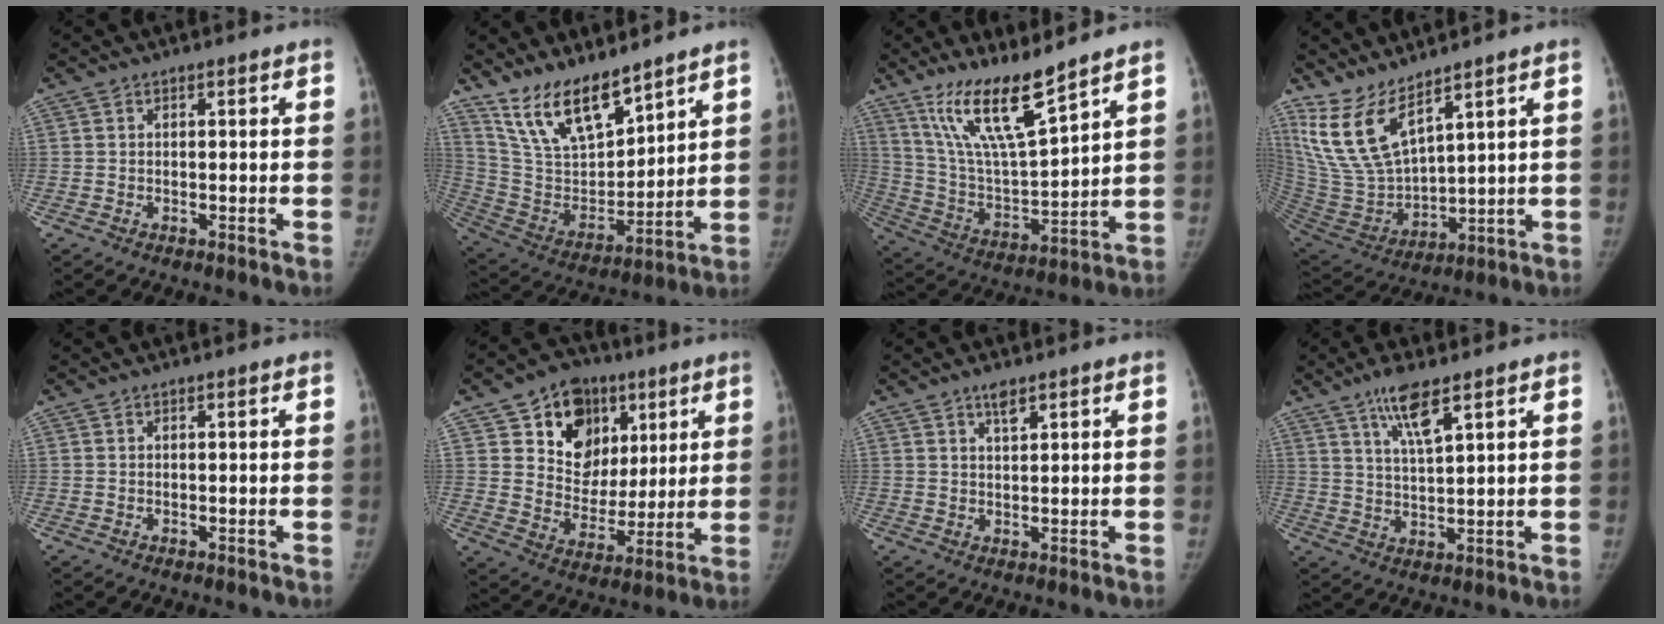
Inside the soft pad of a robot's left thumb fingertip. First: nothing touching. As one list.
[{"total": 15.4, "force": [12.0, 5.4, 7.9], "torque": [-0.112, -0.069, 0.239]}, {"total": 15.0, "force": [10.9, 2.2, 10.0], "torque": [-0.173, -0.069, 0.220]}, {"total": 12.7, "force": [9.6, 3.6, 7.5], "torque": [-0.139, -0.064, 0.218]}, {"total": 0.0}, {"total": 16.5, "force": [7.6, 12.9, 6.9], "torque": [-0.058, -0.018, 0.126]}, {"total": 2.6, "force": [1.8, 0.9, 1.6], "torque": [-0.025, -0.009, 0.033]}, {"total": 7.1, "force": [4.5, 1.4, 5.4], "torque": [-0.102, -0.024, 0.089]}]